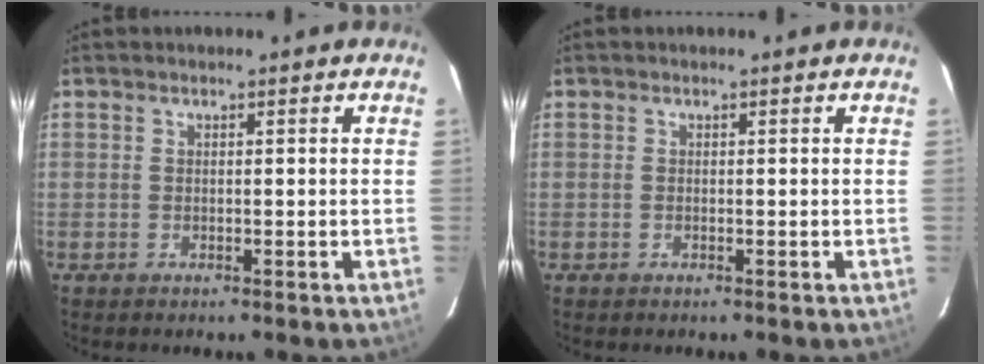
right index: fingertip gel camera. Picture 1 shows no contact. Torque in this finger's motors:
{"motor_torque": [0.11, 0.02, 0.05, 0.01]}